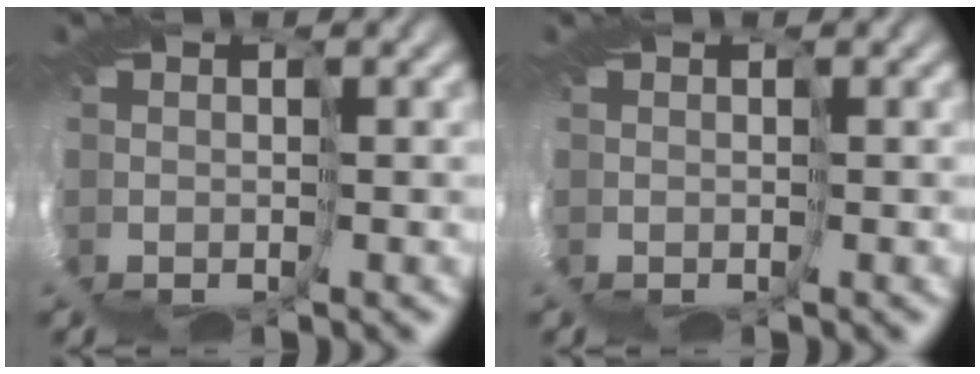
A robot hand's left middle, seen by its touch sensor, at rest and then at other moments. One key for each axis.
{"total": 0.0}